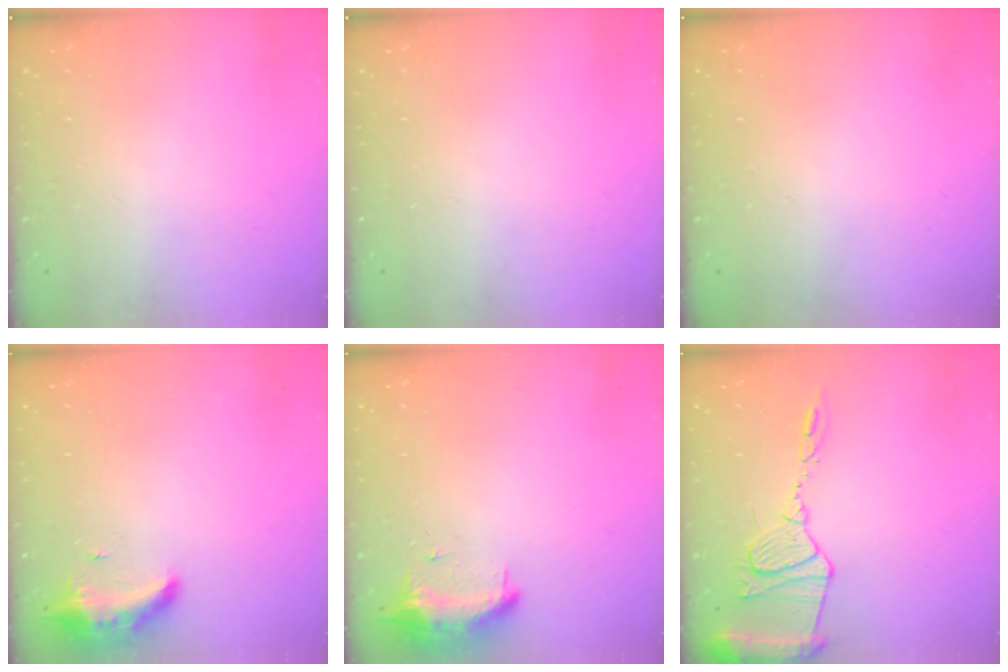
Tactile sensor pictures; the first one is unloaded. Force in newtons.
{"total": 0.0}
{"total": 0.0}
{"total": 8.6, "press": 8.4, "slide": 1.5}
{"total": 9.0, "press": 8.8, "slide": 1.8}
{"total": 13.7, "press": 13.6, "slide": 1.8}